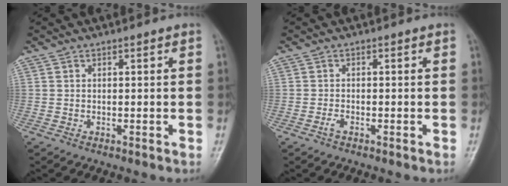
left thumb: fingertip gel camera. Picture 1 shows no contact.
{"total": 1.1, "force": [-0.8, 0.4, 0.5], "torque": [-0.019, 0.001, -0.019]}